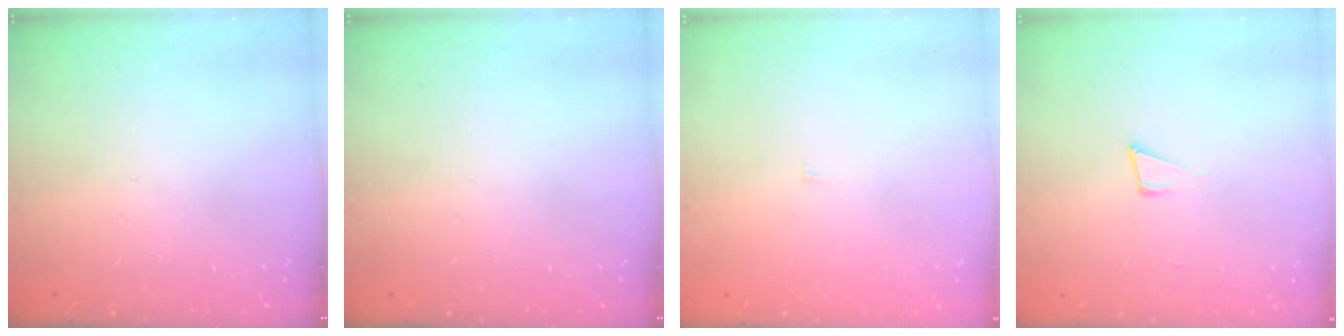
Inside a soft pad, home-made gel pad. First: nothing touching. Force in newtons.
{"total": 0.0}
{"total": 2.2, "press": 2.2, "slide": 0.2}
{"total": 4.6, "press": 3.2, "slide": 3.3}